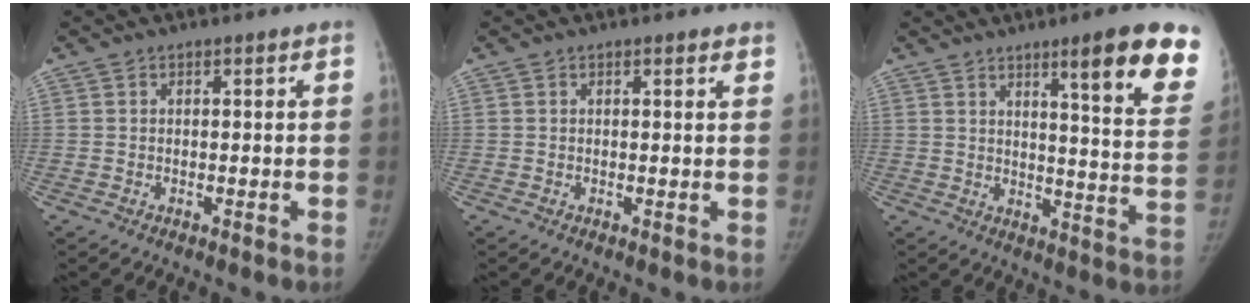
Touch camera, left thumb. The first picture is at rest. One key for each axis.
{"total": 1.4, "fx": 1.1, "fy": 0.4, "fz": 0.9, "tx": -0.008, "ty": -0.002, "tz": 0.011}
{"total": 17.0, "fx": 10.1, "fy": 2.6, "fz": 13.5, "tx": -0.137, "ty": -0.055, "tz": 0.130}